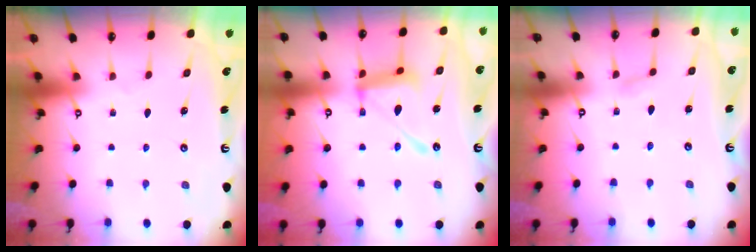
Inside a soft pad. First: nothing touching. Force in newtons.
{"total": 14.3, "press": 14.2, "slide": 1.3}
{"total": 2.1, "press": 2.1, "slide": 0.3}